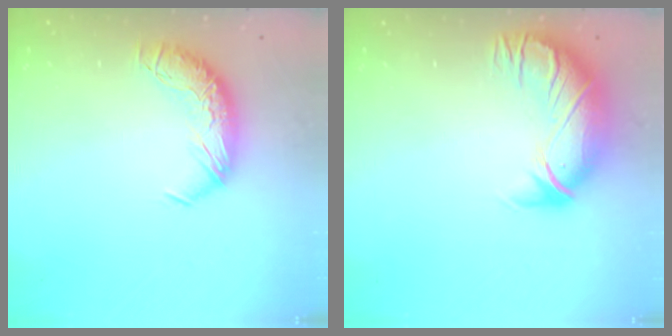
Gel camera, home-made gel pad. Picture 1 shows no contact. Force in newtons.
{"total": 2.9, "press": 0.3, "slide": 2.9}